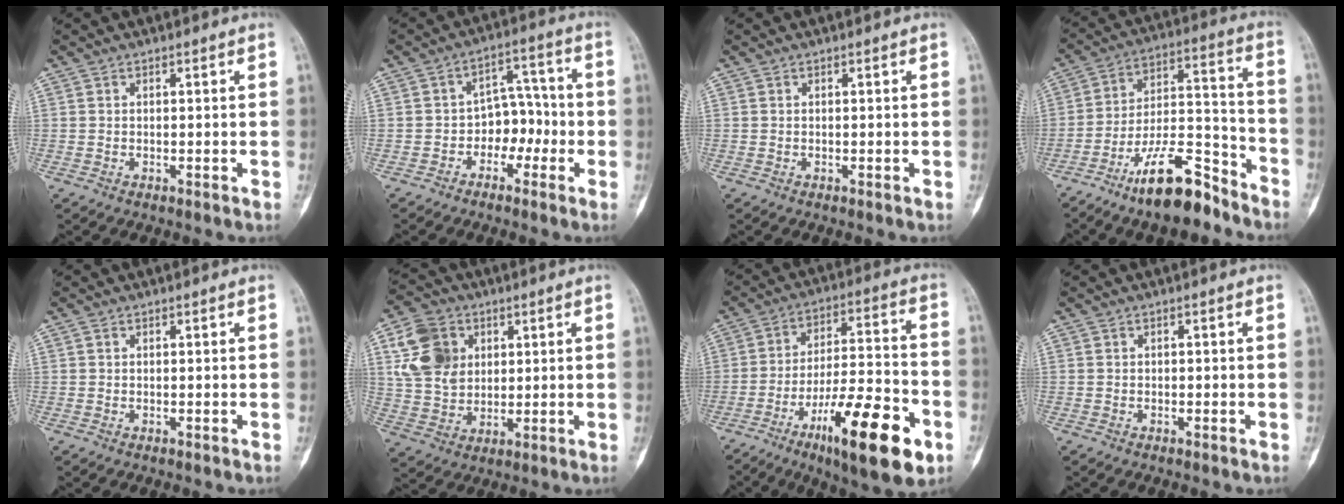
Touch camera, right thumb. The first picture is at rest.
{"total": 6.9, "force": [-2.4, 5.2, 4.0], "torque": [-0.016, 0.043, -0.047]}
{"total": 0.0}
{"total": 16.0, "force": [-11.5, 5.0, 9.9], "torque": [-0.152, 0.091, -0.200]}
{"total": 1.2, "force": [-0.1, -1.2, -0.3], "torque": [-0.003, 0.000, -0.001]}
{"total": 12.1, "force": [3.7, 9.5, 6.5], "torque": [-0.097, -0.002, 0.072]}
{"total": 21.1, "force": [-9.9, 5.7, 17.7], "torque": [-0.267, 0.049, -0.152]}
{"total": 0.0}